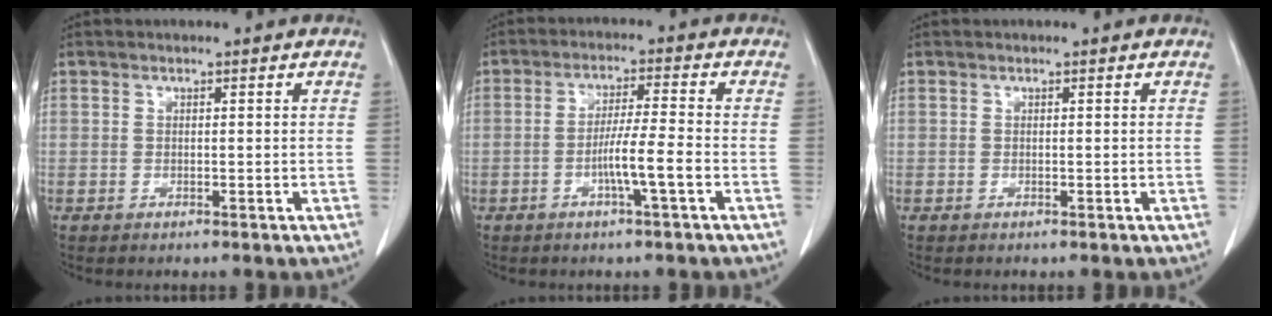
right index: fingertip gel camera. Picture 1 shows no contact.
{"total": 6.0, "force": [-2.1, -0.5, 5.6], "torque": [-0.105, -0.001, -0.039]}
{"total": 0.0}